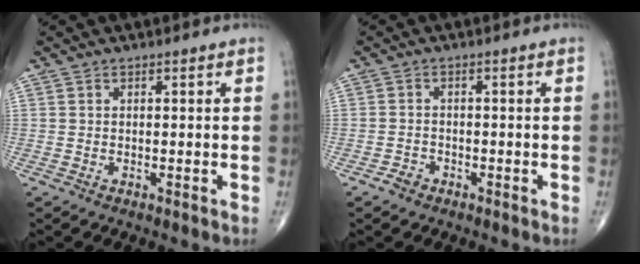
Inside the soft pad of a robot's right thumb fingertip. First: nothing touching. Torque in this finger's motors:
{"motor_torque": [0.10, 0.37, -0.20, -0.15, 0.02]}